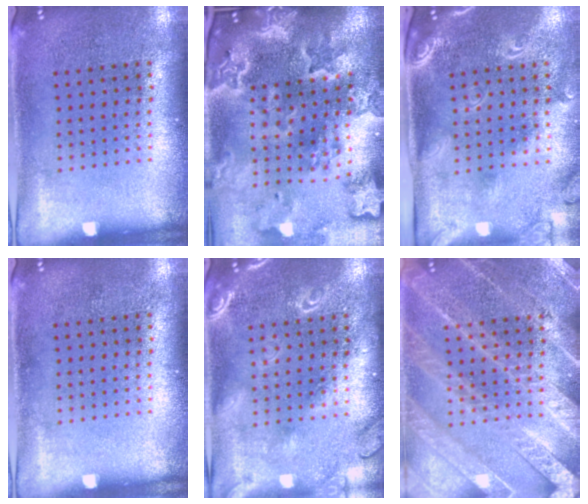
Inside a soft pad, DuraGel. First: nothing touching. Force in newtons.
{"total": 4.5, "press": 3.7, "slide": 2.7}
{"total": 2.4, "press": 1.8, "slide": 1.6}
{"total": 0.0}
{"total": 1.8, "press": 1.8, "slide": 0.2}
{"total": 4.8, "press": 4.8, "slide": 0.6}